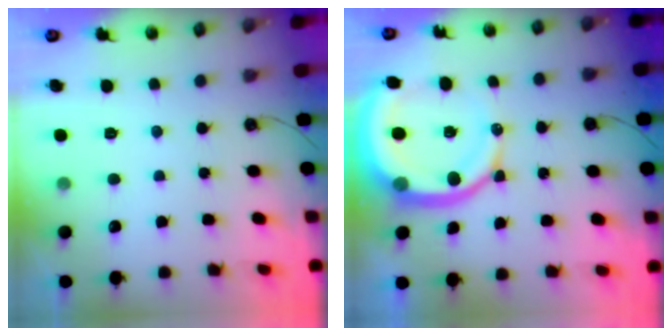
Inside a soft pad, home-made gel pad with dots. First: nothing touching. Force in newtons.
{"total": 14.2, "press": 14.1, "slide": 1.9}